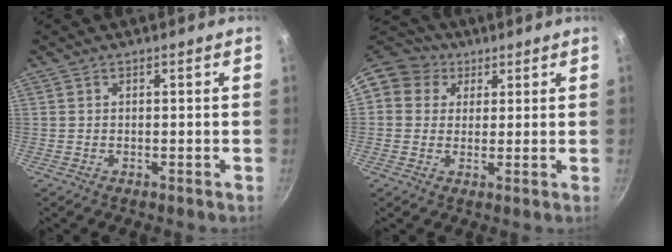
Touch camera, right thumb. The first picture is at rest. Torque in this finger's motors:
{"motor_torque": [-0.21, 0.87, 0.35, -0.31, 0.07]}